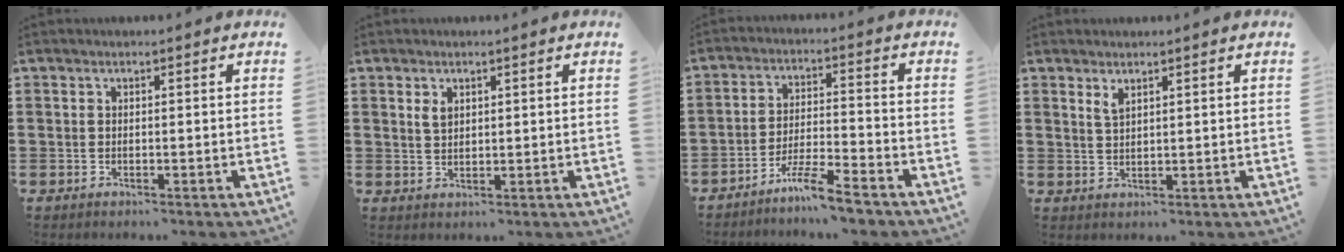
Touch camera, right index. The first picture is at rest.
{"total": 1.8, "force": [0.9, 1.0, 1.2], "torque": [-0.026, 0.003, 0.017]}
{"total": 6.2, "force": [-5.5, -0.3, 2.9], "torque": [-0.070, -0.010, -0.108]}
{"total": 1.8, "force": [1.3, 0.4, 1.1], "torque": [-0.024, 0.002, 0.024]}